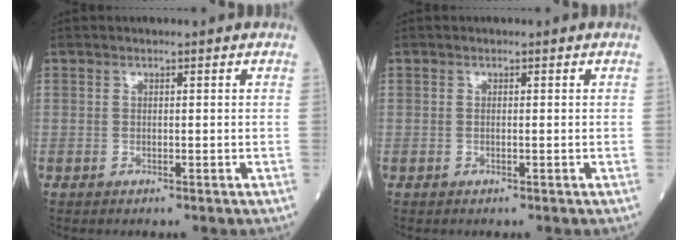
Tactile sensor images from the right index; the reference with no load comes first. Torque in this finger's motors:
{"motor_torque": [-0.10, -0.15, 0.13, 0.03]}